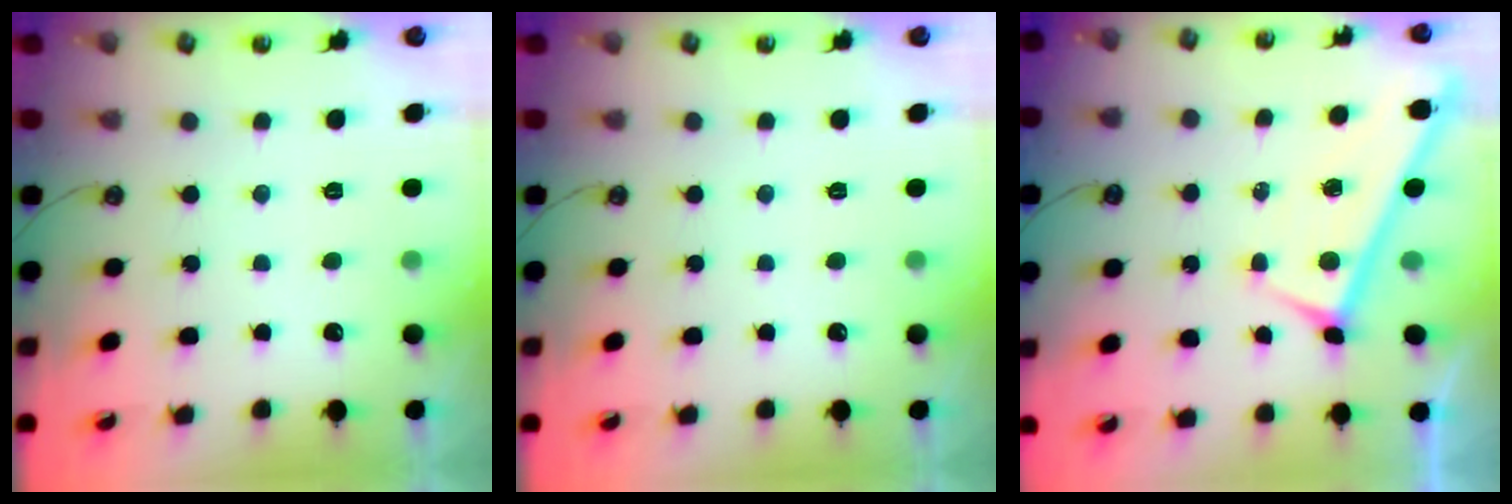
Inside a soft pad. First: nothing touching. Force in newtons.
{"total": 0.0}
{"total": 0.0}